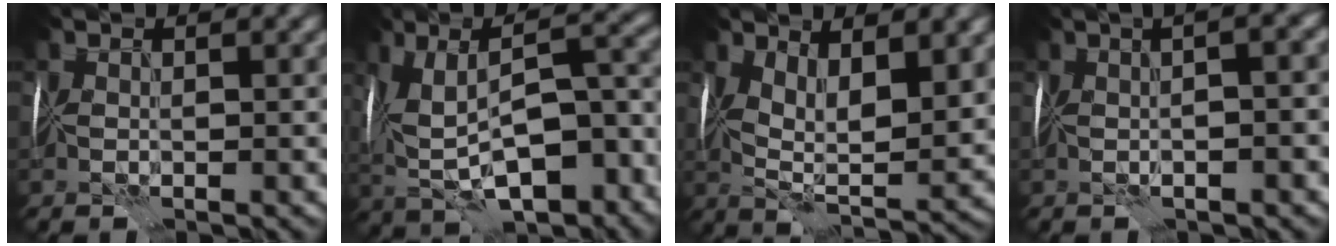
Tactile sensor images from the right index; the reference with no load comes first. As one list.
[{"total": 13.3, "force": [-2.8, 7.0, 10.9], "torque": [-0.180, 0.000, -0.017]}, {"total": 8.1, "force": [2.3, 3.5, 6.9], "torque": [-0.128, -0.008, 0.039]}, {"total": 9.6, "force": [2.1, 4.3, 8.3], "torque": [-0.046, 0.045, -0.005]}]